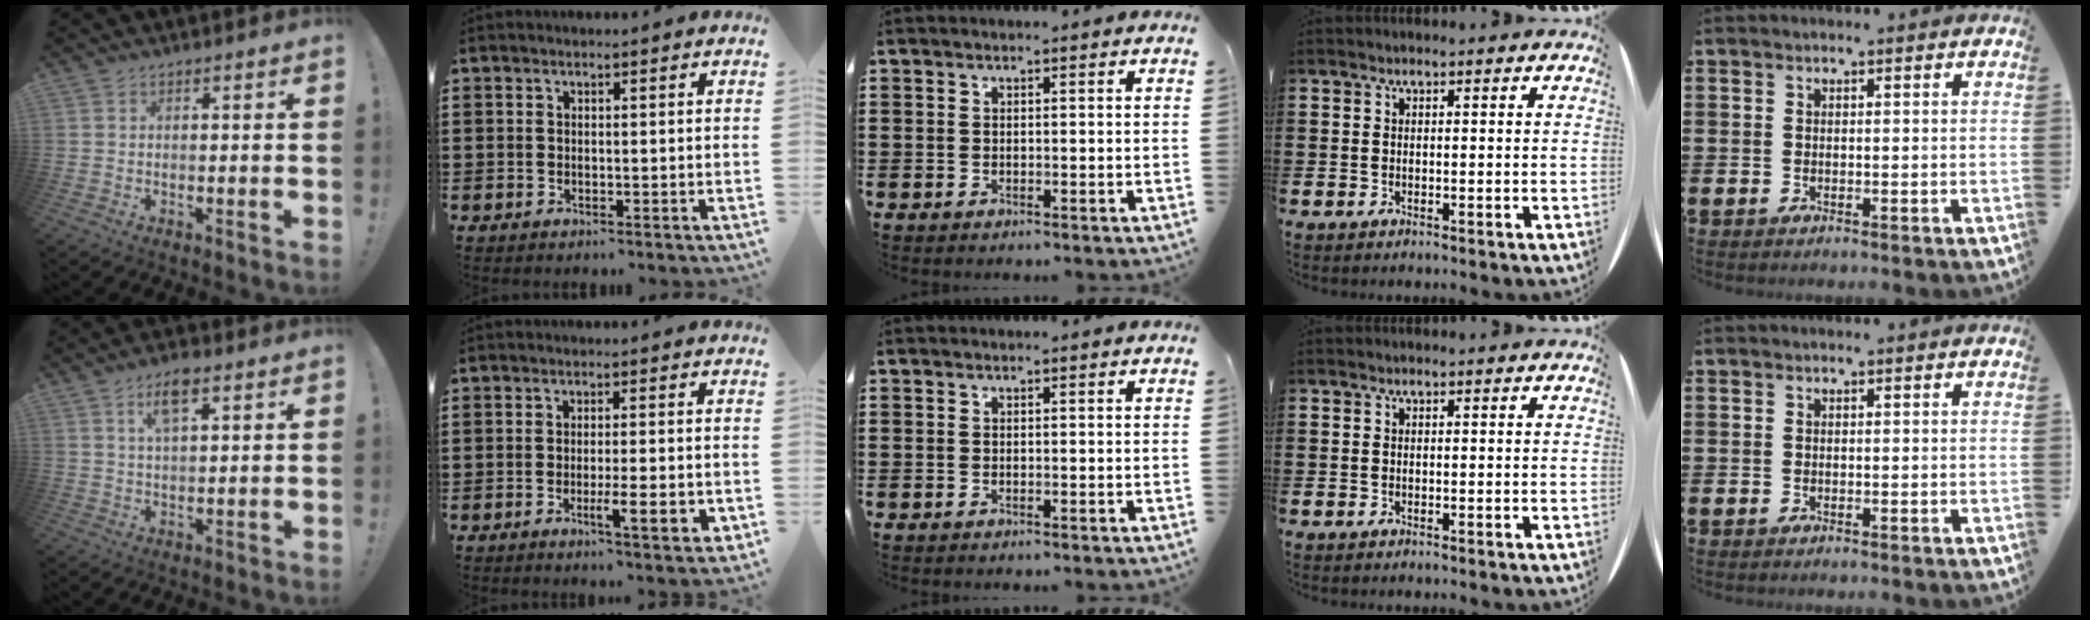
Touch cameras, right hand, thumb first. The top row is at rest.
{"thumb": {"total": 6.7, "force": [3.2, 2.4, 5.3], "torque": [-0.093, 0.000, 0.054]}, "index": {"total": 5.9, "force": [-2.0, 0.8, 5.5], "torque": [-0.093, -0.013, -0.033]}}